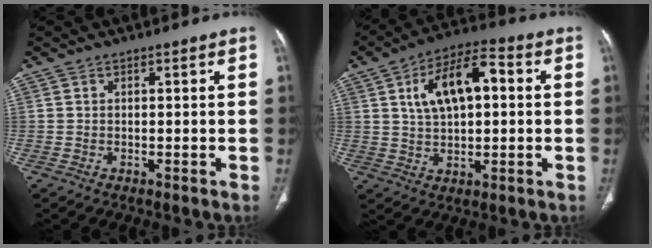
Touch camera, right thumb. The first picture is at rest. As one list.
[{"total": 12.9, "force": [2.9, 6.5, 10.7], "torque": [-0.173, 0.018, 0.043]}]